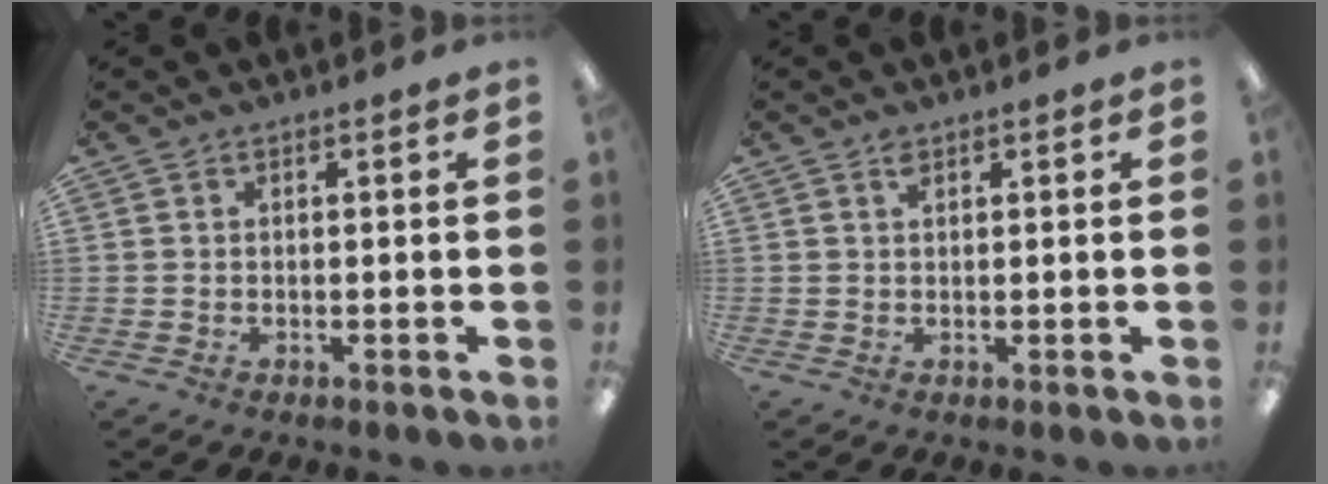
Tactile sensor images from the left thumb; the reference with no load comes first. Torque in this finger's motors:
{"motor_torque": [0.01, -0.18, 0.37, -0.11, 0.05]}